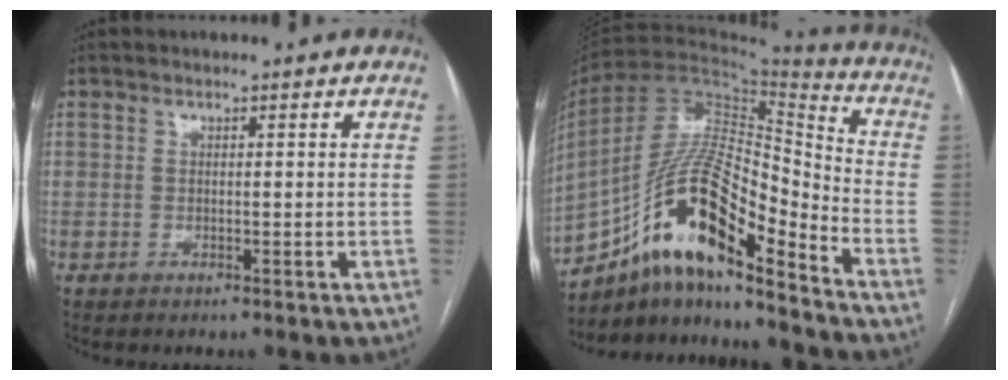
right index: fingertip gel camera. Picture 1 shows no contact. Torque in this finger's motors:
{"motor_torque": [-0.02, -0.14, -0.08, -0.06]}